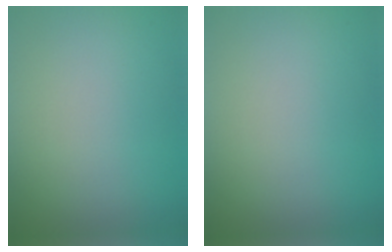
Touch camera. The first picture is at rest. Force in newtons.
{"total": 0.0}